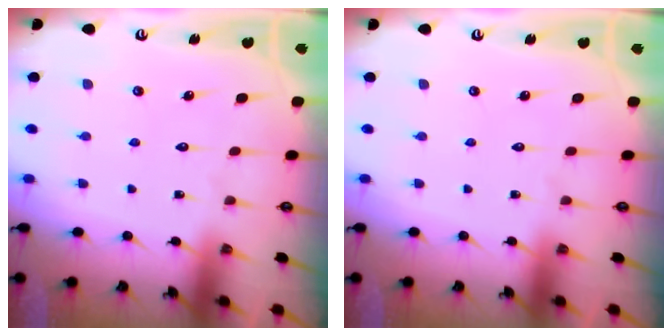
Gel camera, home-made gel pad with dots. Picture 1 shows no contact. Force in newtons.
{"total": 0.0}